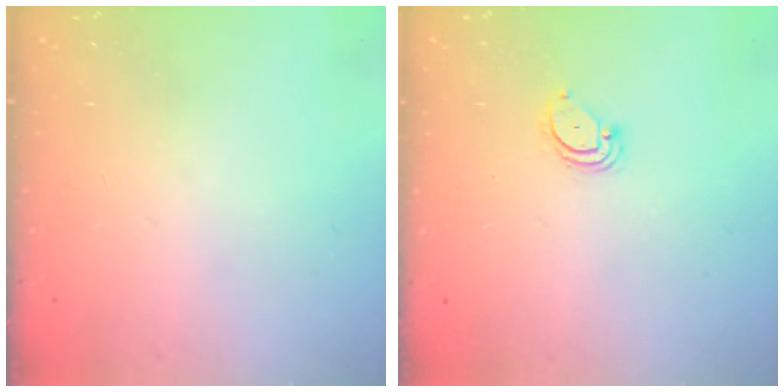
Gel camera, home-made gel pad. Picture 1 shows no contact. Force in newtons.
{"total": 3.9, "press": 3.9, "slide": 0.2}